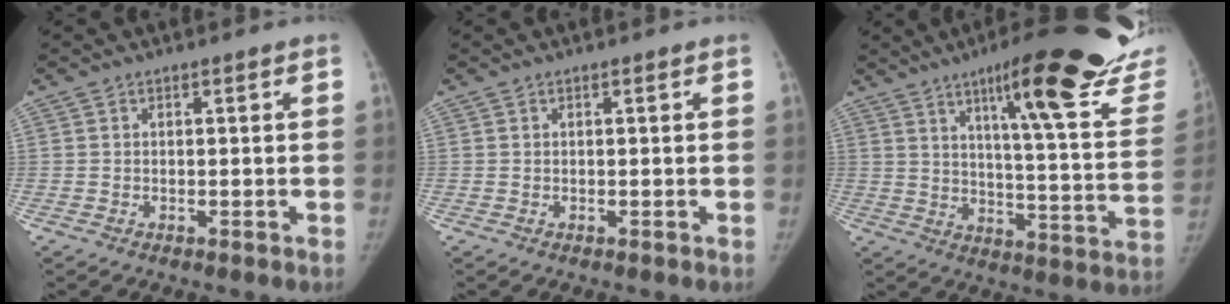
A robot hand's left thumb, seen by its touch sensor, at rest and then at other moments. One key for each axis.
{"total": 0.0}
{"total": 28.8, "fx": 19.9, "fy": 5.1, "fz": 20.3, "tx": -0.245, "ty": -0.104, "tz": 0.262}